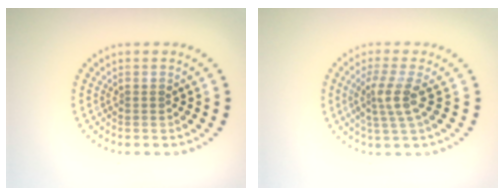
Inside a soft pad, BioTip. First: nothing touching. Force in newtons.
{"total": 2.8, "press": 2.2, "slide": 1.7}